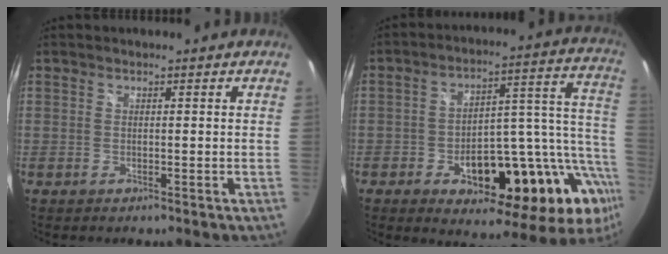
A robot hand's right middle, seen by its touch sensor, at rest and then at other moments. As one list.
[{"total": 26.0, "force": [-11.9, 11.7, 20.0], "torque": [-0.254, 0.020, -0.159]}]